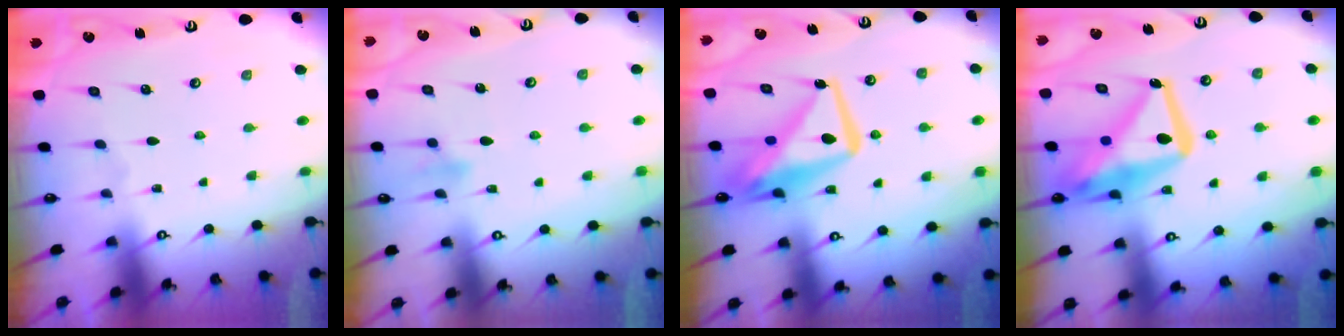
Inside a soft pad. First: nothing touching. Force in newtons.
{"total": 9.1, "press": 9.0, "slide": 1.7}
{"total": 13.6, "press": 13.5, "slide": 1.6}
{"total": 18.3, "press": 18.2, "slide": 1.8}